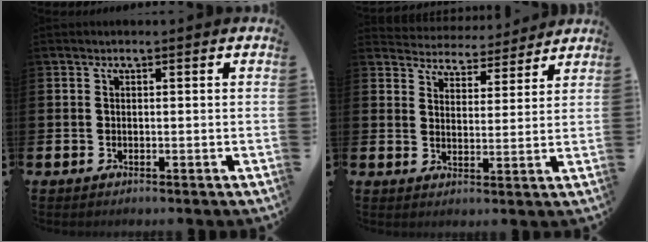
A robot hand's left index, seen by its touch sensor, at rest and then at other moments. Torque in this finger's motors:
{"motor_torque": [1.01, -1.13, 0.25, 0.01]}